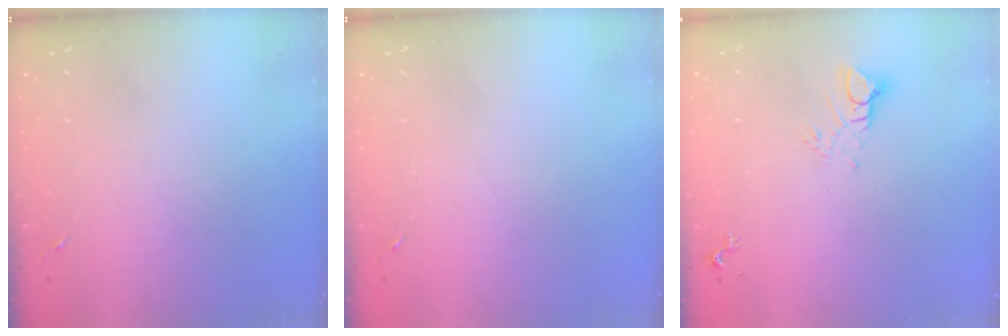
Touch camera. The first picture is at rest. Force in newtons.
{"total": 0.0}
{"total": 5.7, "press": 5.7, "slide": 0.3}